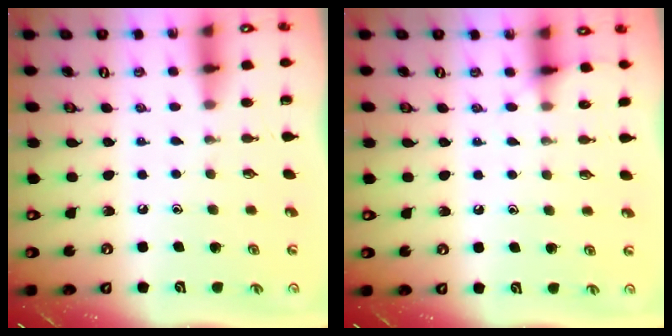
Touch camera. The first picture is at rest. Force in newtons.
{"total": 4.8, "press": 4.8, "slide": 0.5}